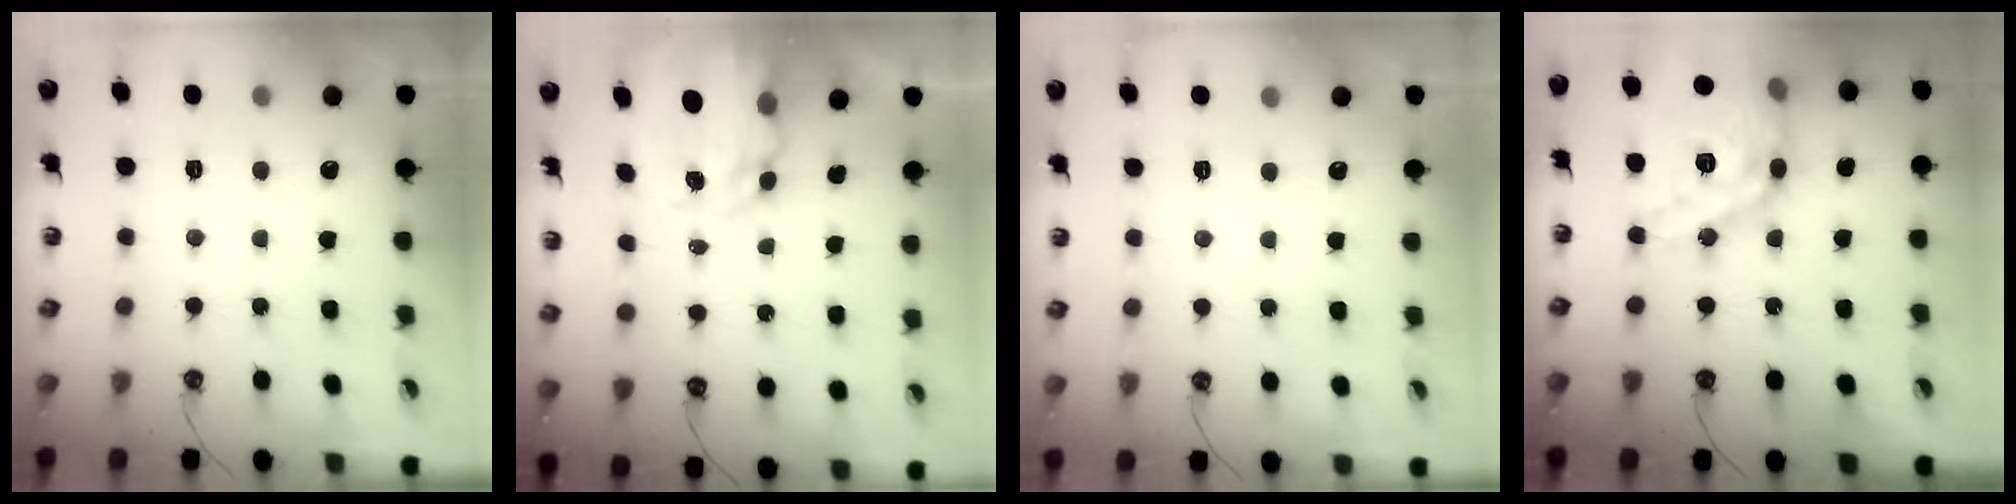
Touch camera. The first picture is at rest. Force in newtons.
{"total": 8.4, "press": 8.4, "slide": 0.6}
{"total": 0.5, "press": 0.5, "slide": 0.2}
{"total": 22.4, "press": 22.3, "slide": 2.2}